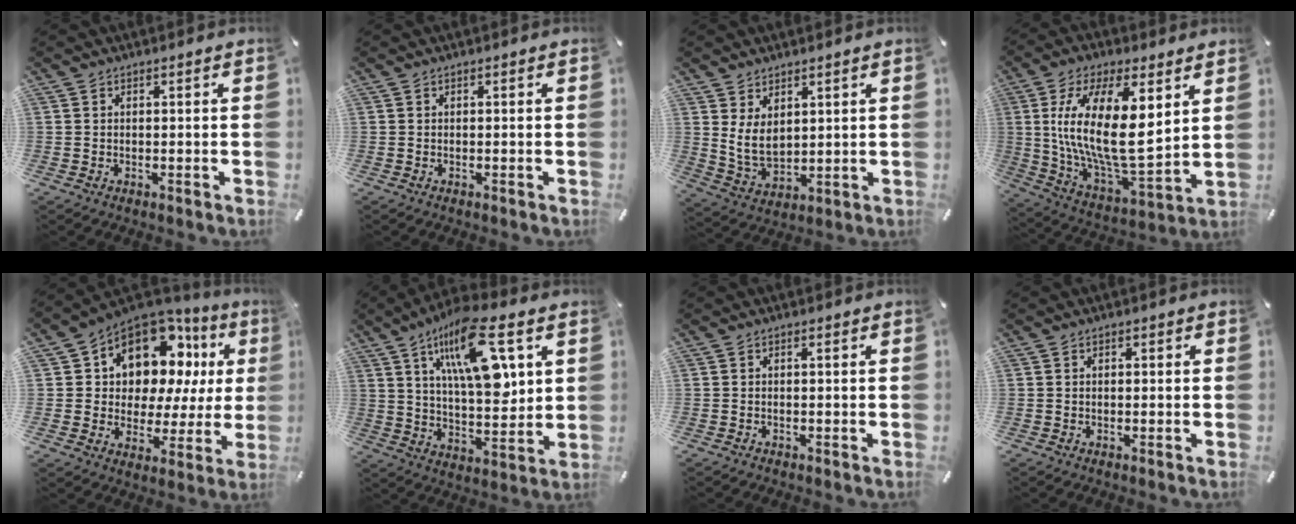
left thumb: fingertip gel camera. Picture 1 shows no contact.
{"total": 0.0}
{"total": 6.5, "force": [3.1, 4.1, 3.9], "torque": [-0.095, -0.020, 0.055]}
{"total": 21.3, "force": [4.9, 9.2, 18.5], "torque": [-0.361, -0.023, 0.077]}
{"total": 12.6, "force": [7.5, 8.5, 5.6], "torque": [-0.095, -0.065, 0.134]}
{"total": 18.6, "force": [9.2, 7.3, 14.4], "torque": [-0.241, -0.031, 0.147]}
{"total": 0.6, "force": [-0.1, 0.1, 0.5], "torque": [-0.010, -0.001, -0.003]}
{"total": 0.6, "force": [-0.1, 0.5, 0.4], "torque": [-0.007, 0.002, -0.002]}